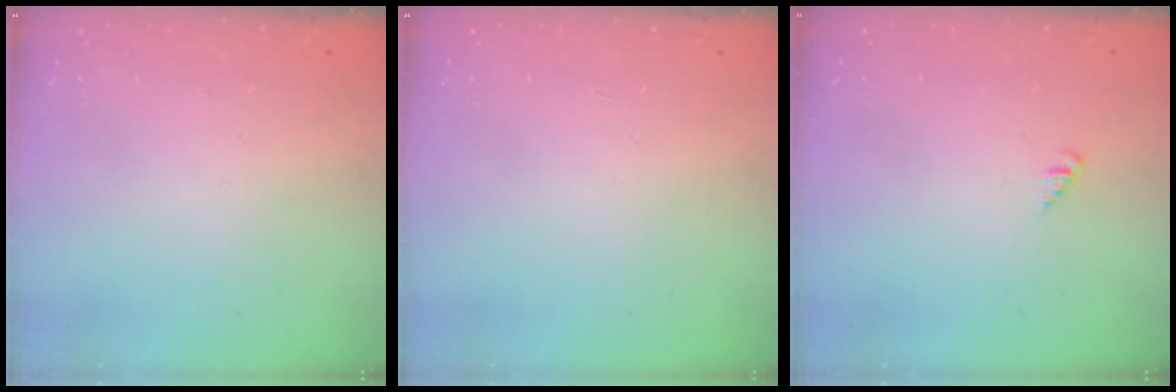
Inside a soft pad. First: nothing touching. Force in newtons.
{"total": 0.0}
{"total": 1.4, "press": 1.4, "slide": 0.3}